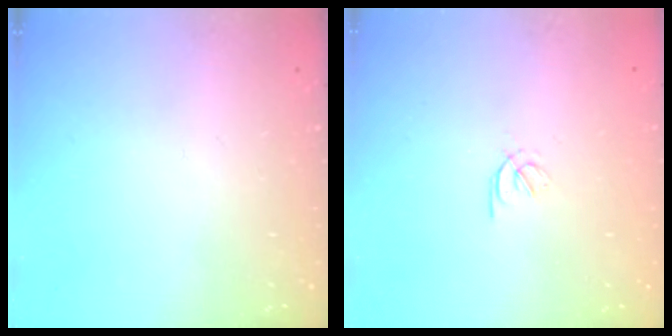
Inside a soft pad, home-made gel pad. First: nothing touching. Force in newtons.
{"total": 1.7, "press": 1.6, "slide": 0.6}